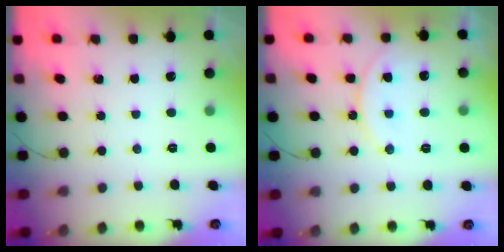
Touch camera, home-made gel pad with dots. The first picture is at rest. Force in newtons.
{"total": 12.9, "press": 12.9, "slide": 1.0}